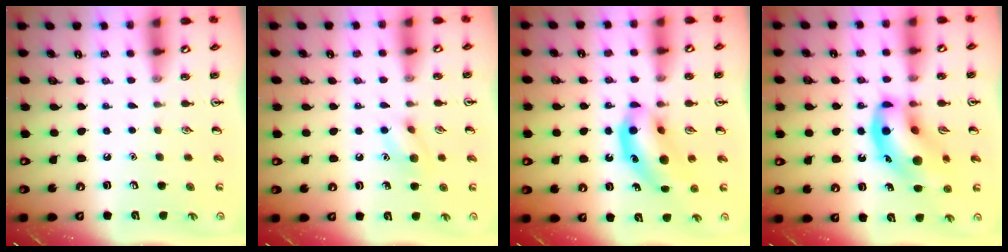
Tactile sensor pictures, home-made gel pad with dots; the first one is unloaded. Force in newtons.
{"total": 8.1, "press": 8.0, "slide": 1.2}
{"total": 11.5, "press": 11.0, "slide": 3.5}
{"total": 15.5, "press": 15.2, "slide": 2.9}